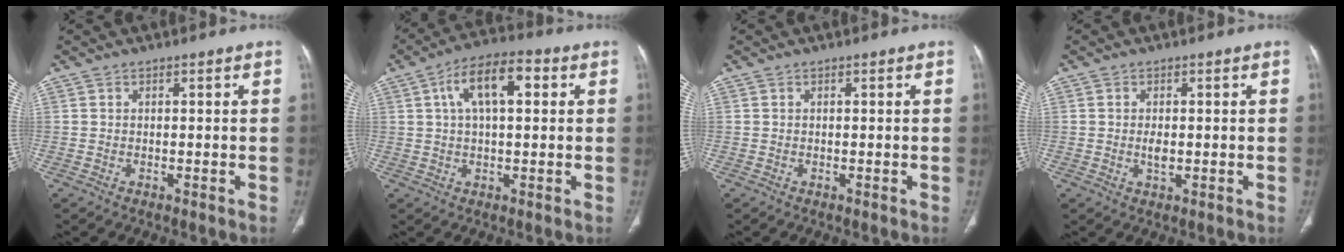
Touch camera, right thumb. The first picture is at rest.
{"total": 10.6, "force": [3.1, 4.7, 9.0], "torque": [-0.152, 0.021, 0.046]}
{"total": 0.0}
{"total": 2.1, "force": [-0.1, 1.1, 1.8], "torque": [-0.035, -0.003, 0.000]}